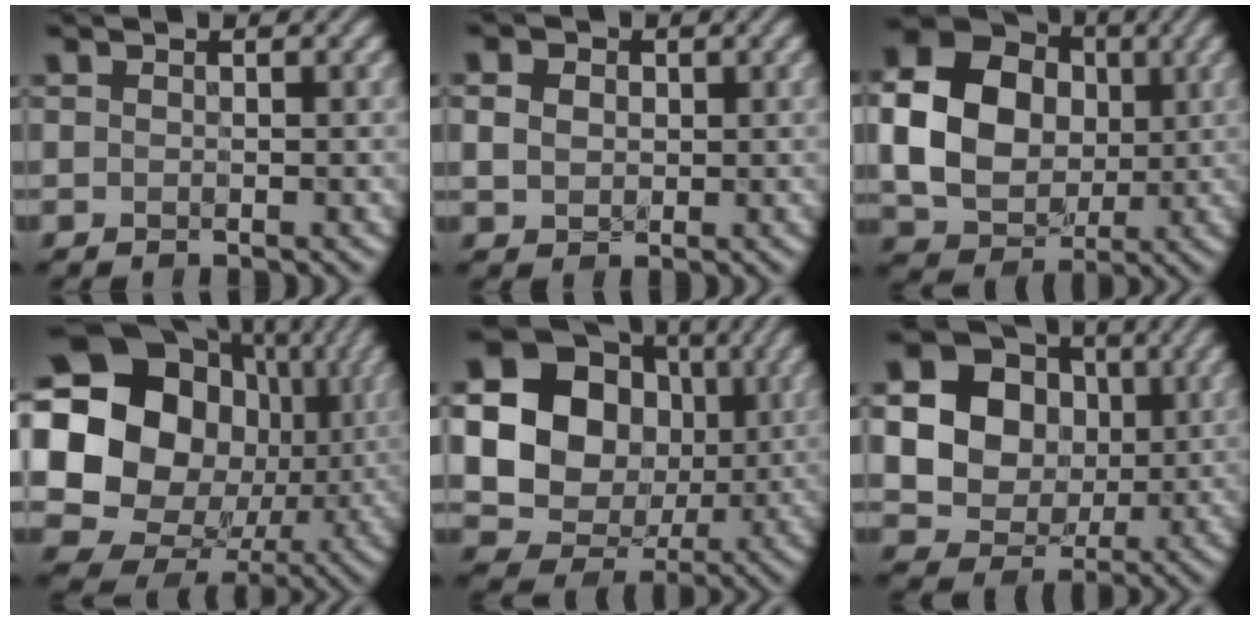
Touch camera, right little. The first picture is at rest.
{"total": 2.5, "force": [0.7, 2.1, 1.2], "torque": [-0.038, 0.009, 0.007]}
{"total": 13.3, "force": [1.1, 11.3, 7.0], "torque": [-0.170, 0.022, 0.017]}
{"total": 20.7, "force": [2.0, 18.0, 10.1], "torque": [-0.204, 0.005, 0.024]}
{"total": 19.5, "force": [2.9, 17.4, 8.2], "torque": [-0.189, 0.026, 0.021]}
{"total": 15.4, "force": [2.9, 13.6, 6.4], "torque": [-0.164, 0.020, 0.040]}